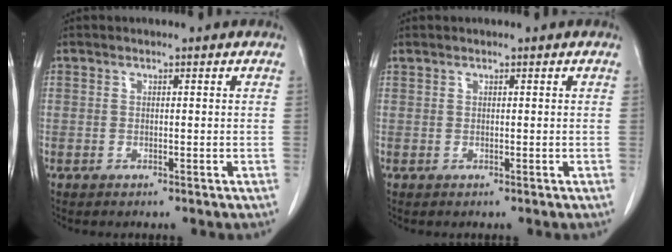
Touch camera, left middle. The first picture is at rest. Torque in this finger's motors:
{"motor_torque": [0.40, -0.71, 0.01, 0.02]}